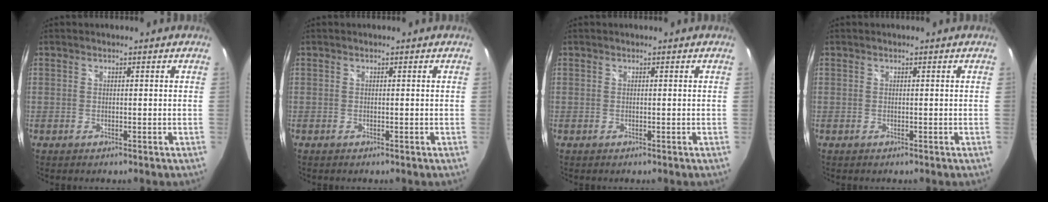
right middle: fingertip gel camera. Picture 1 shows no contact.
{"total": 0.0}
{"total": 0.0}
{"total": 0.0}